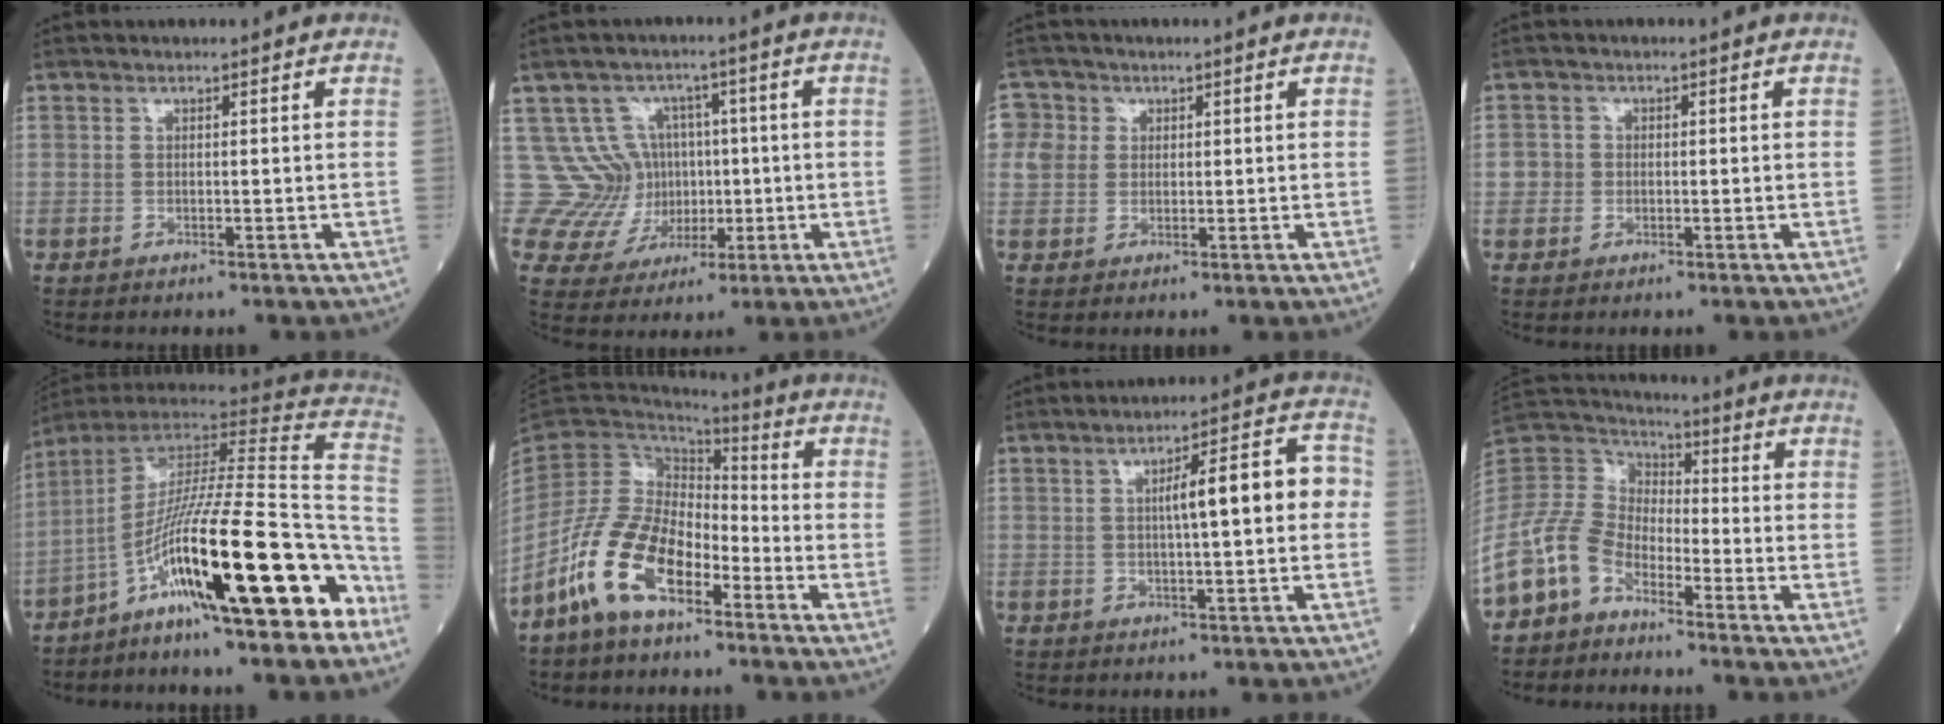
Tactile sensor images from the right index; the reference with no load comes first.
{"total": 9.5, "force": [1.6, 9.3, 1.6], "torque": [-0.023, 0.046, 0.048]}
{"total": 4.6, "force": [1.0, 4.4, 0.7], "torque": [-0.013, 0.015, 0.019]}
{"total": 2.0, "force": [-0.1, 2.0, 0.3], "torque": [0.002, 0.008, -0.003]}
{"total": 22.4, "force": [-12.6, 1.7, 18.4], "torque": [-0.265, 0.013, -0.217]}
{"total": 11.7, "force": [-6.8, 5.3, 8.0], "torque": [-0.180, 0.004, -0.138]}
{"total": 8.5, "force": [0.5, 1.5, 8.4], "torque": [-0.120, 0.032, 0.006]}
{"total": 13.9, "force": [-8.7, 8.6, 6.5], "torque": [-0.160, 0.031, -0.176]}